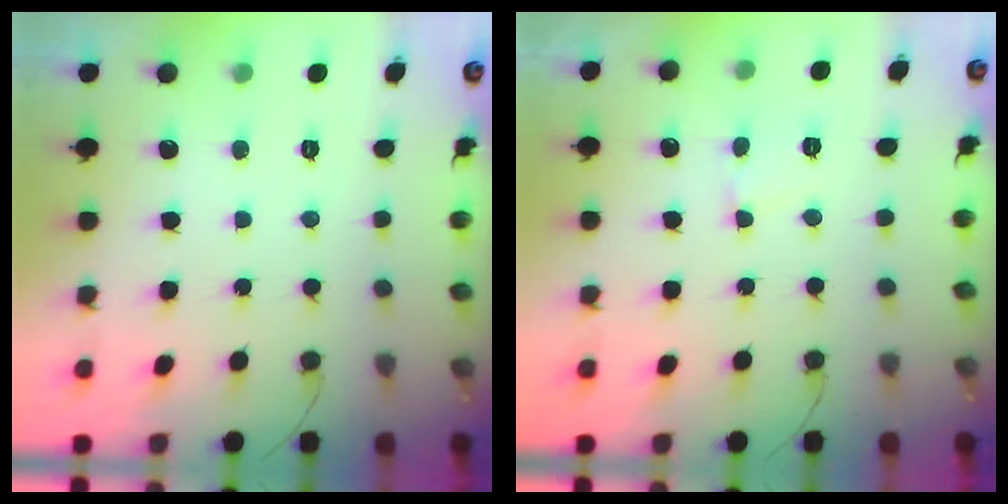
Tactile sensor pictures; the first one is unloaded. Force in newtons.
{"total": 3.5, "press": 3.5, "slide": 0.3}